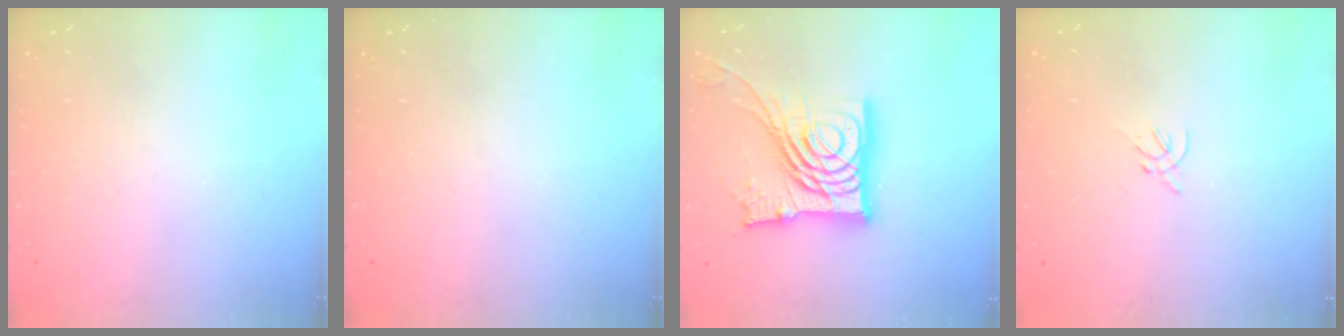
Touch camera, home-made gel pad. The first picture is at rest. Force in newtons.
{"total": 0.0}
{"total": 23.8, "press": 23.6, "slide": 2.4}
{"total": 1.2, "press": 1.1, "slide": 0.5}